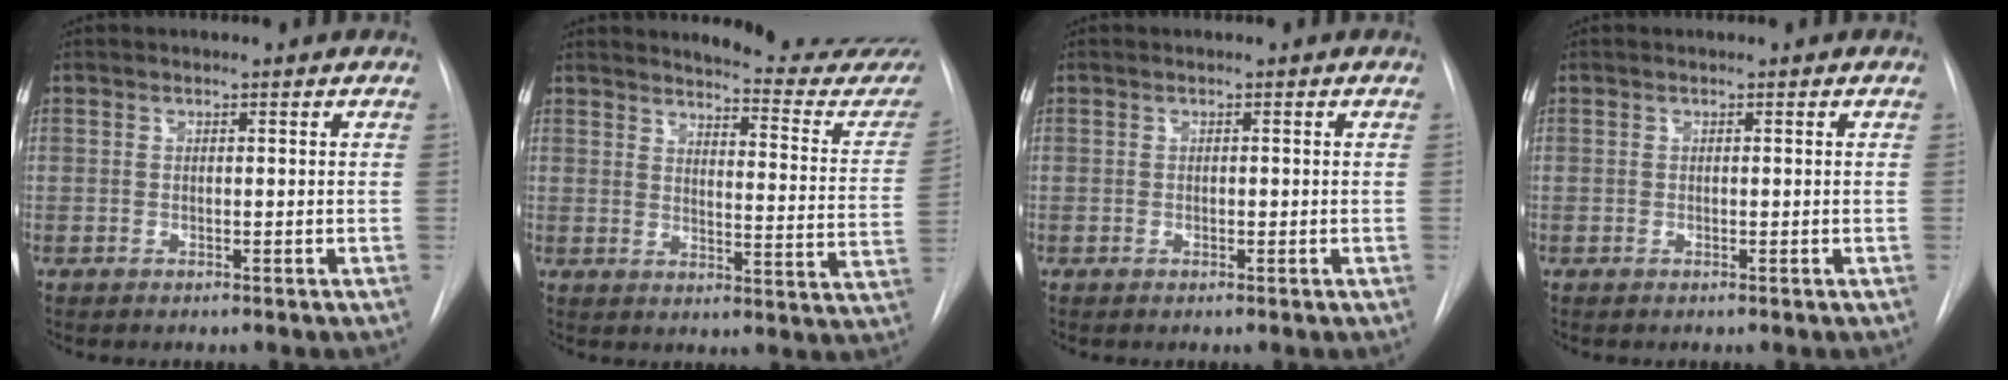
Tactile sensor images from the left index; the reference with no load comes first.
{"total": 17.9, "force": [17.5, 0.8, 3.8], "torque": [-0.041, -0.135, 0.185]}
{"total": 1.2, "force": [-1.2, -0.1, 0.0], "torque": [0.001, -0.005, -0.015]}
{"total": 0.0}